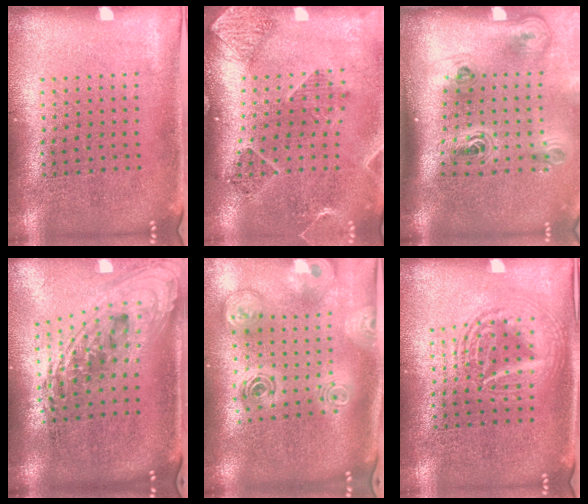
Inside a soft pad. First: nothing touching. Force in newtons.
{"total": 1.5, "press": 1.5, "slide": 0.2}
{"total": 2.3, "press": 1.5, "slide": 1.7}
{"total": 2.3, "press": 1.6, "slide": 1.7}
{"total": 3.0, "press": 2.0, "slide": 2.1}
{"total": 2.9, "press": 2.9, "slide": 0.3}